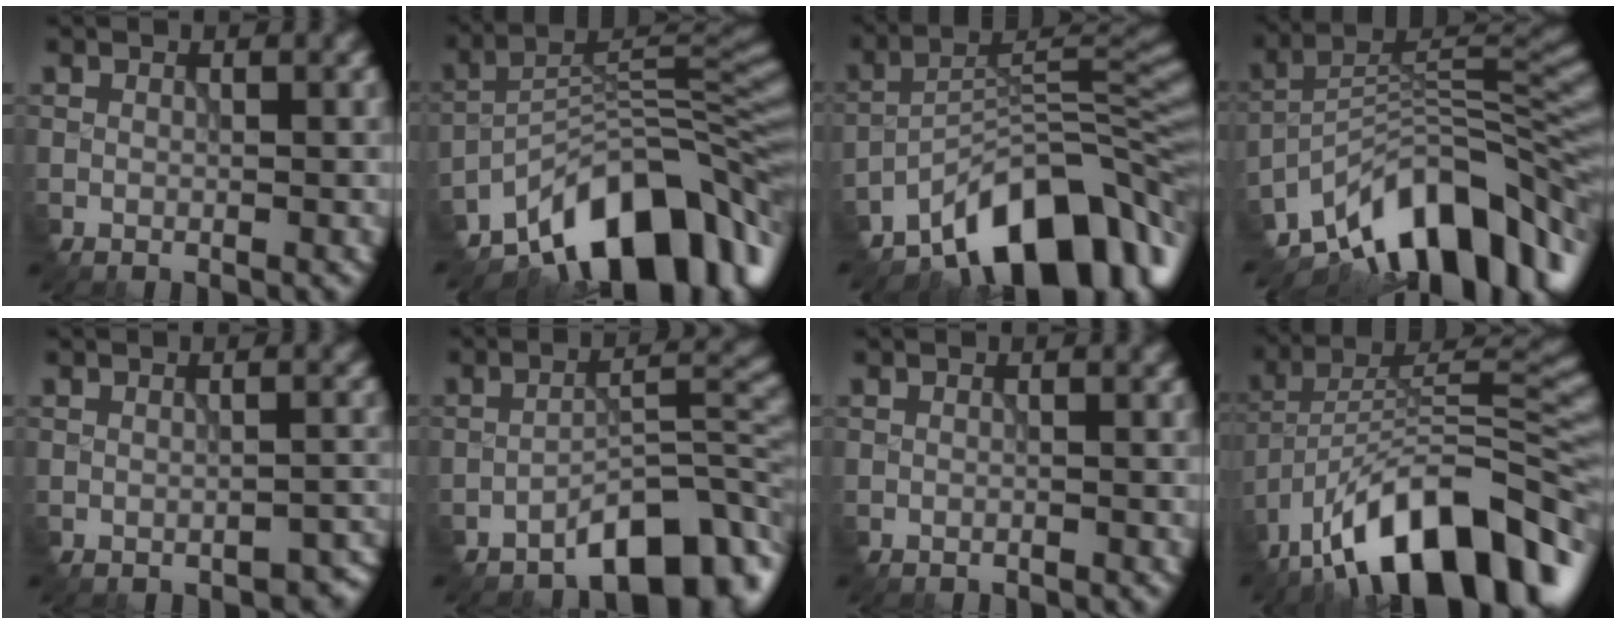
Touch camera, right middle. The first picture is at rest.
{"total": 13.4, "force": [-9.0, 5.0, 8.6], "torque": [-0.136, 0.024, -0.158]}
{"total": 12.2, "force": [-8.6, 4.0, 7.6], "torque": [-0.104, 0.021, -0.154]}
{"total": 13.8, "force": [-9.5, 5.8, 8.2], "torque": [-0.144, 0.021, -0.162]}
{"total": 2.2, "force": [-1.8, 0.7, 0.9], "torque": [-0.017, -0.003, -0.017]}
{"total": 7.1, "force": [-5.5, 2.2, 4.0], "torque": [-0.050, 0.013, -0.087]}
{"total": 0.6, "force": [-0.6, 0.0, -0.1], "torque": [-0.001, -0.002, -0.014]}
{"total": 15.0, "force": [-9.4, 5.8, 10.2], "torque": [-0.168, 0.024, -0.169]}